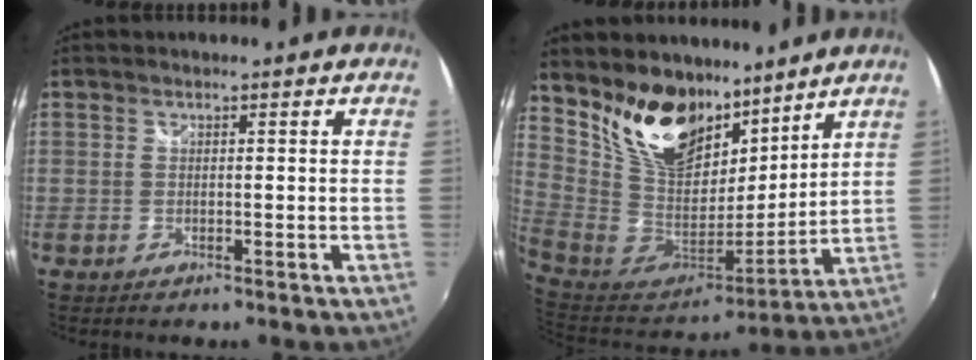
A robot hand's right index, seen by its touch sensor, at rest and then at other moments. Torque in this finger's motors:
{"motor_torque": [0.58, 0.81, 0.36, 0.13]}